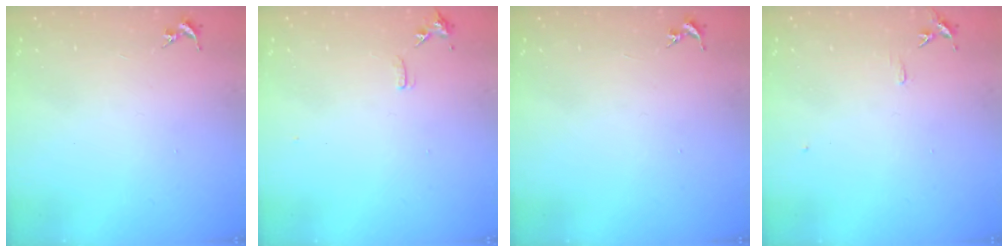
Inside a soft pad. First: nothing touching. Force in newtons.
{"total": 6.8, "press": 6.7, "slide": 0.9}
{"total": 0.0}
{"total": 5.8, "press": 5.8, "slide": 0.6}